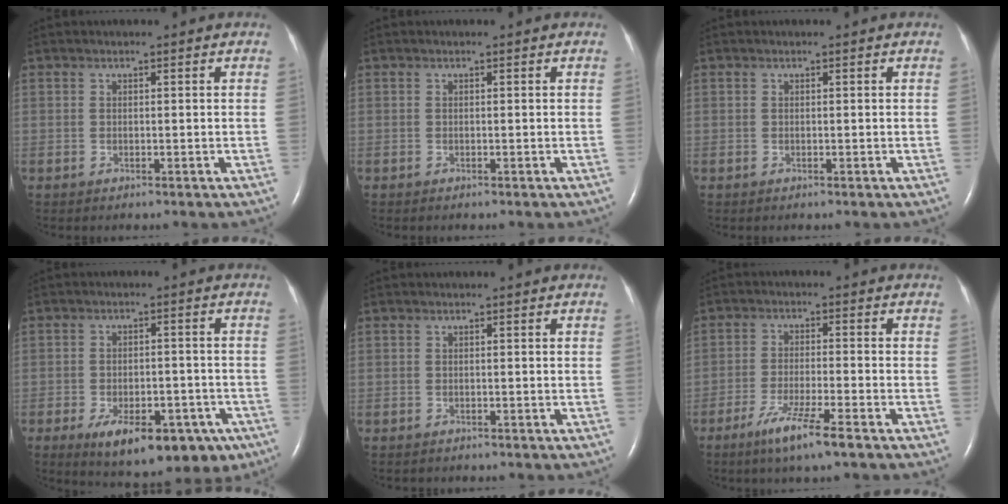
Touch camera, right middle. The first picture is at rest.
{"total": 0.0}
{"total": 0.0}
{"total": 15.2, "force": [-8.7, 7.5, 10.0], "torque": [-0.124, 0.004, -0.112]}
{"total": 0.7, "force": [-0.6, 0.3, 0.1], "torque": [-0.012, -0.001, -0.010]}
{"total": 7.8, "force": [-4.8, -0.4, 6.1], "torque": [-0.117, -0.020, -0.088]}